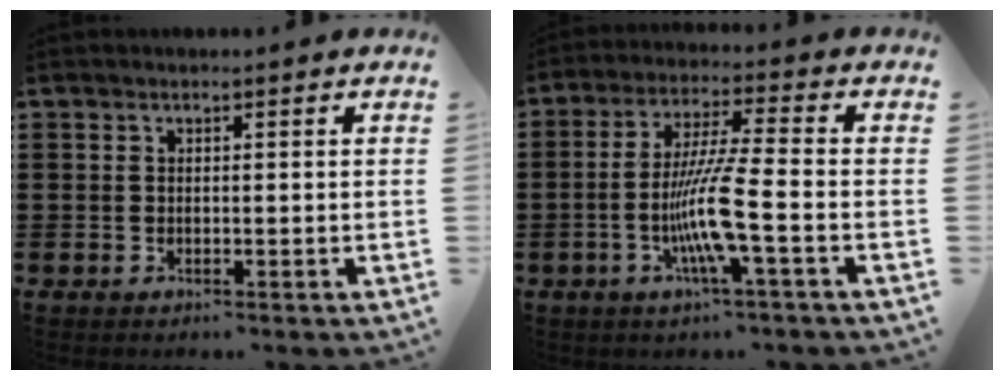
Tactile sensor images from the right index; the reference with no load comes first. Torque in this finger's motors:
{"motor_torque": [0.34, 0.03, 0.40, 0.07]}